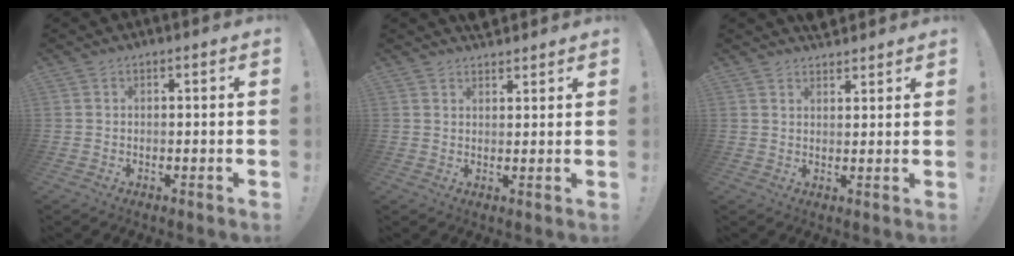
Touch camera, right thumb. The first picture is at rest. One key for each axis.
{"total": 3.0, "fx": 2.7, "fy": 1.2, "fz": 0.4, "tx": 0.002, "ty": -0.016, "tz": 0.050}
{"total": 3.4, "fx": 3.1, "fy": 1.3, "fz": 0.5, "tx": 0.007, "ty": -0.021, "tz": 0.056}